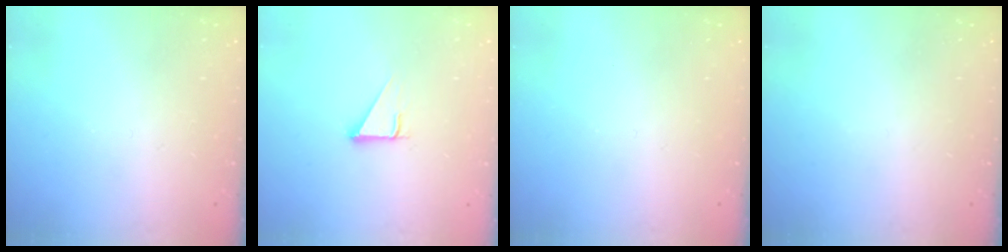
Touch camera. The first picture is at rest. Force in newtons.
{"total": 2.7, "press": 2.7, "slide": 0.0}
{"total": 0.0}
{"total": 0.0}